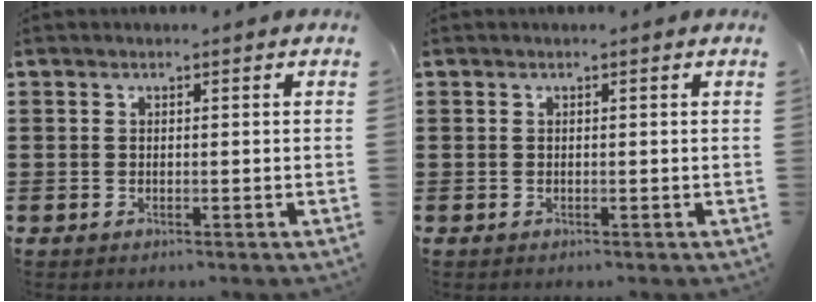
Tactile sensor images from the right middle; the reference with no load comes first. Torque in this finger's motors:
{"motor_torque": [-0.03, -0.33, -0.04, -0.01]}